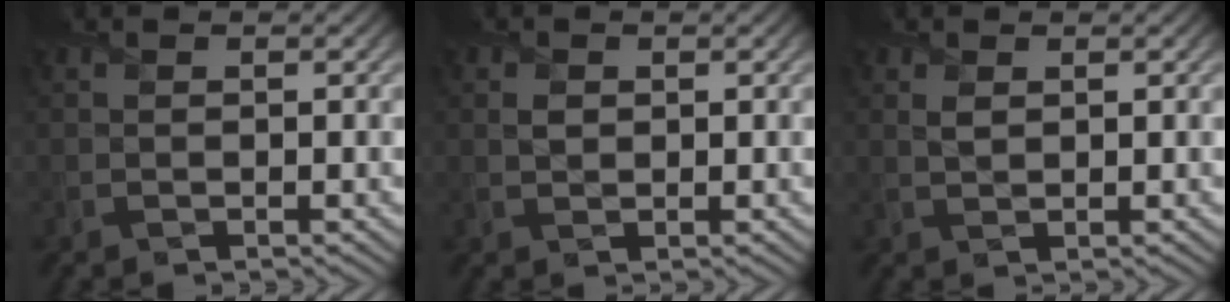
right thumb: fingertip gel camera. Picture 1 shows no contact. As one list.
[{"total": 1.0, "force": [0.2, 0.9, 0.2], "torque": [-0.004, -0.004, 0.007]}, {"total": 0.8, "force": [0.5, 0.6, 0.4], "torque": [-0.011, -0.003, 0.016]}]